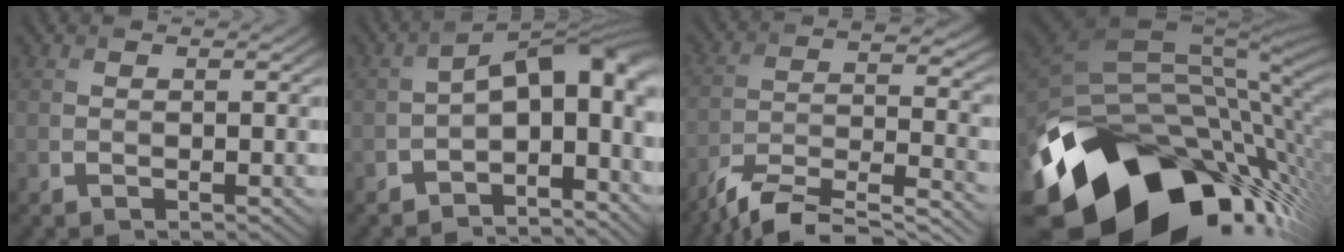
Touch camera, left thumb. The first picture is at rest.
{"total": 10.6, "force": [-2.4, 6.2, 8.3], "torque": [-0.106, -0.005, -0.044]}
{"total": 11.5, "force": [-9.5, 2.7, 5.9], "torque": [-0.115, -0.002, -0.166]}
{"total": 19.4, "force": [-8.6, 11.5, 13.1], "torque": [-0.282, -0.051, -0.119]}